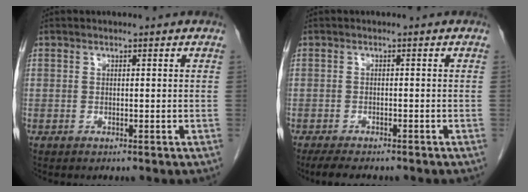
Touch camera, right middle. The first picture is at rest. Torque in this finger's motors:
{"motor_torque": [0.10, -0.02, 0.03, 0.01]}